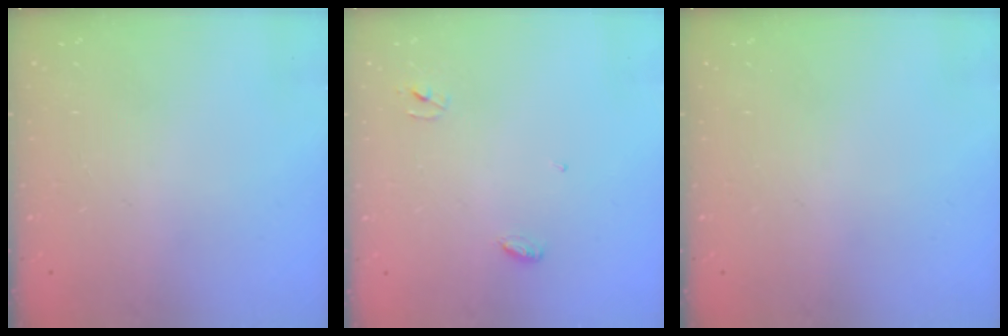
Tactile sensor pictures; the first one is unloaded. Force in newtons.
{"total": 3.3, "press": 3.3, "slide": 0.3}
{"total": 0.0}